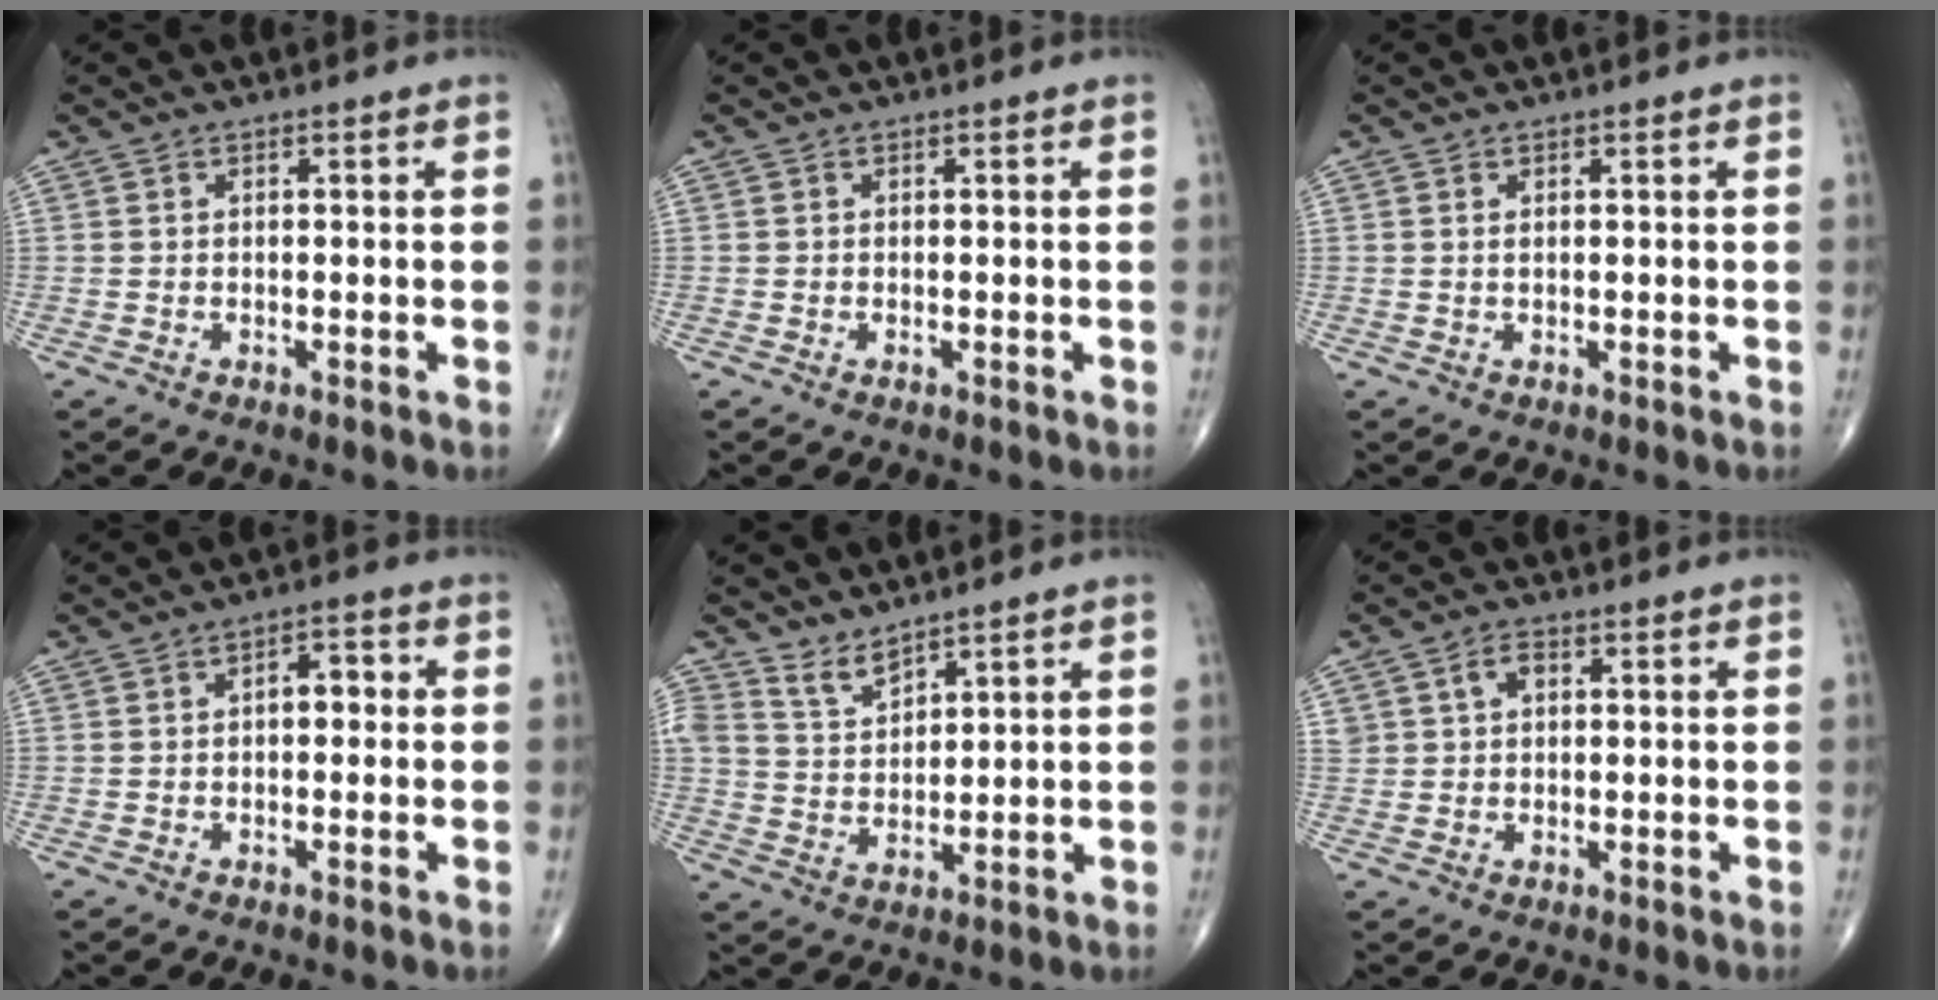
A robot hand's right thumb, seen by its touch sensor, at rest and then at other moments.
{"total": 0.0}
{"total": 0.5, "force": [0.3, 0.2, 0.4], "torque": [-0.011, 0.001, 0.006]}
{"total": 4.2, "force": [0.2, 2.4, 3.4], "torque": [-0.035, 0.016, -0.004]}
{"total": 4.3, "force": [3.9, 1.5, 1.1], "torque": [-0.011, -0.035, 0.086]}
{"total": 3.4, "force": [1.1, 2.4, 2.1], "torque": [-0.027, 0.003, 0.022]}